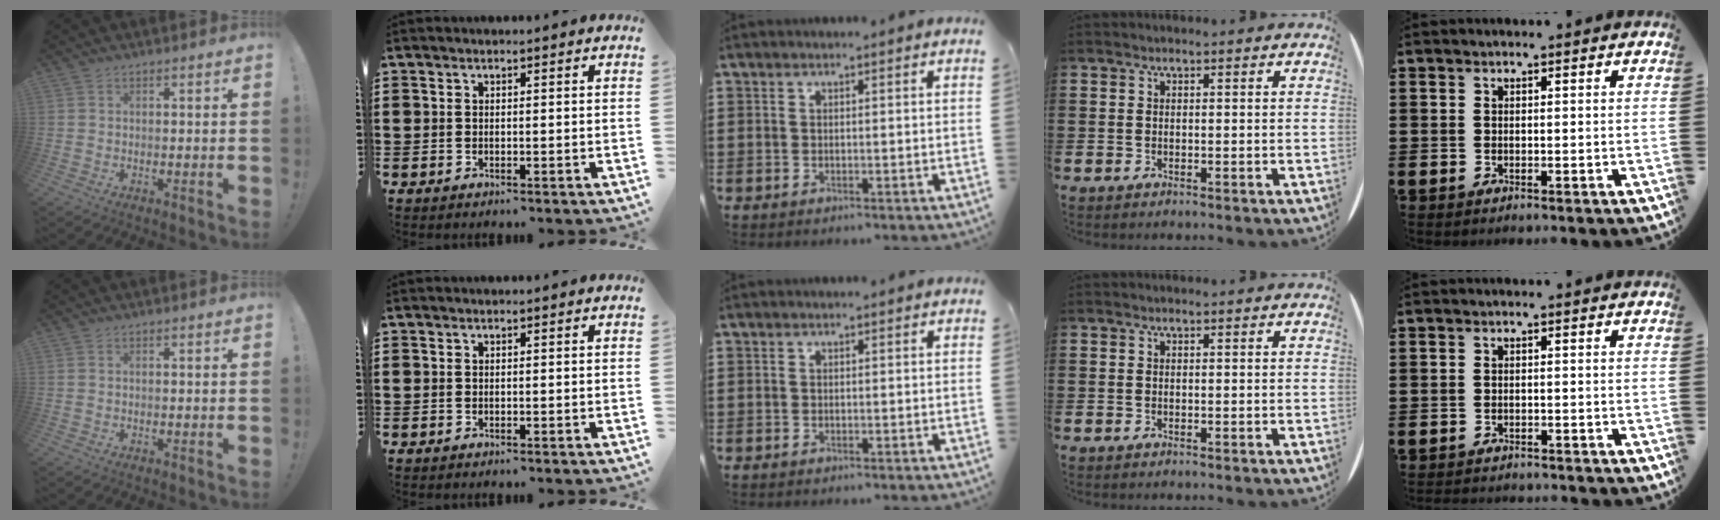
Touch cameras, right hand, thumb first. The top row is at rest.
{"little": {"total": 1.1, "force": [-1.1, 0.0, -0.1], "torque": [-0.001, 0.002, -0.024]}}